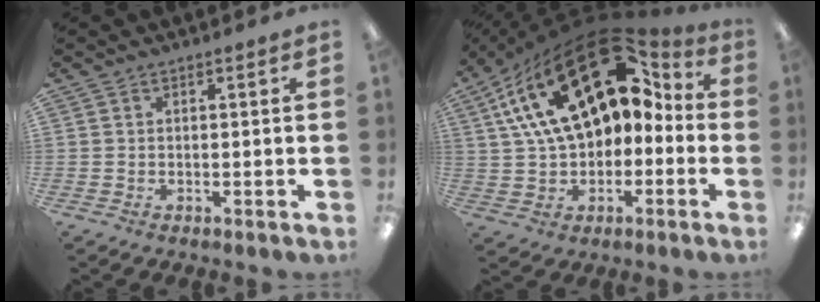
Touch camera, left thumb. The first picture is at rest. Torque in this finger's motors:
{"motor_torque": [1.38, 3.63, 2.77, 0.00, 0.38]}